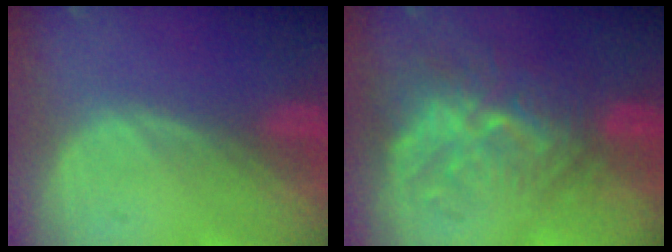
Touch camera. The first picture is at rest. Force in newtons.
{"total": 10.0, "press": 8.7, "slide": 5.1}